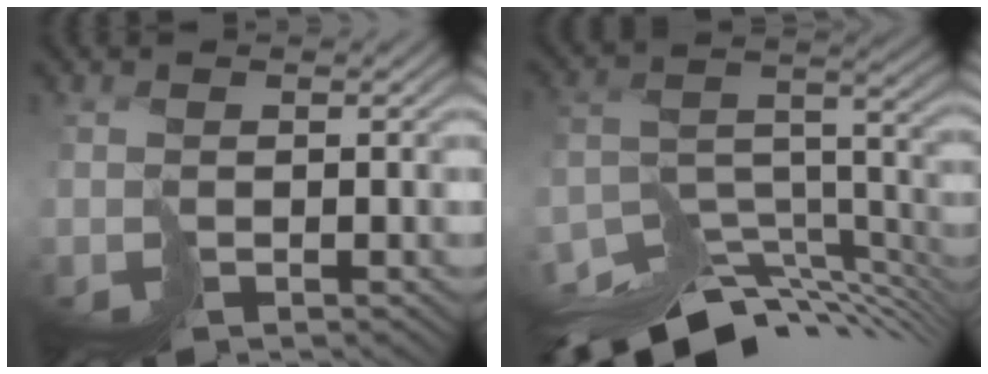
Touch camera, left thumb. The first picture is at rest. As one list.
[{"total": 14.2, "force": [-11.8, 4.0, 6.8], "torque": [-0.129, 0.007, -0.194]}]